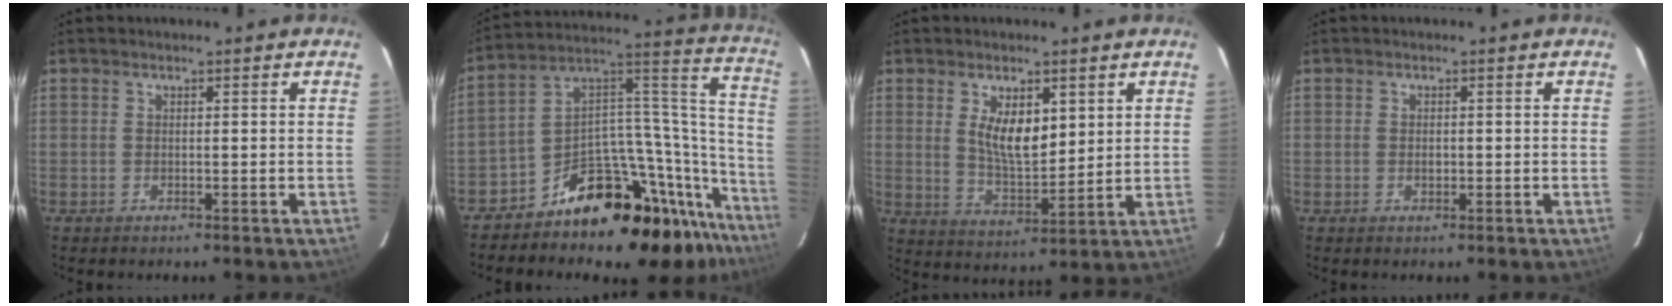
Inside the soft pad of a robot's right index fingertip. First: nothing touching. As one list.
[{"total": 25.0, "force": [-19.3, 10.7, 11.7], "torque": [-0.104, 0.080, -0.297]}, {"total": 8.7, "force": [3.2, 3.8, 7.2], "torque": [-0.127, -0.004, 0.067]}, {"total": 1.2, "force": [-0.2, 0.8, 0.8], "torque": [-0.014, 0.002, -0.003]}]